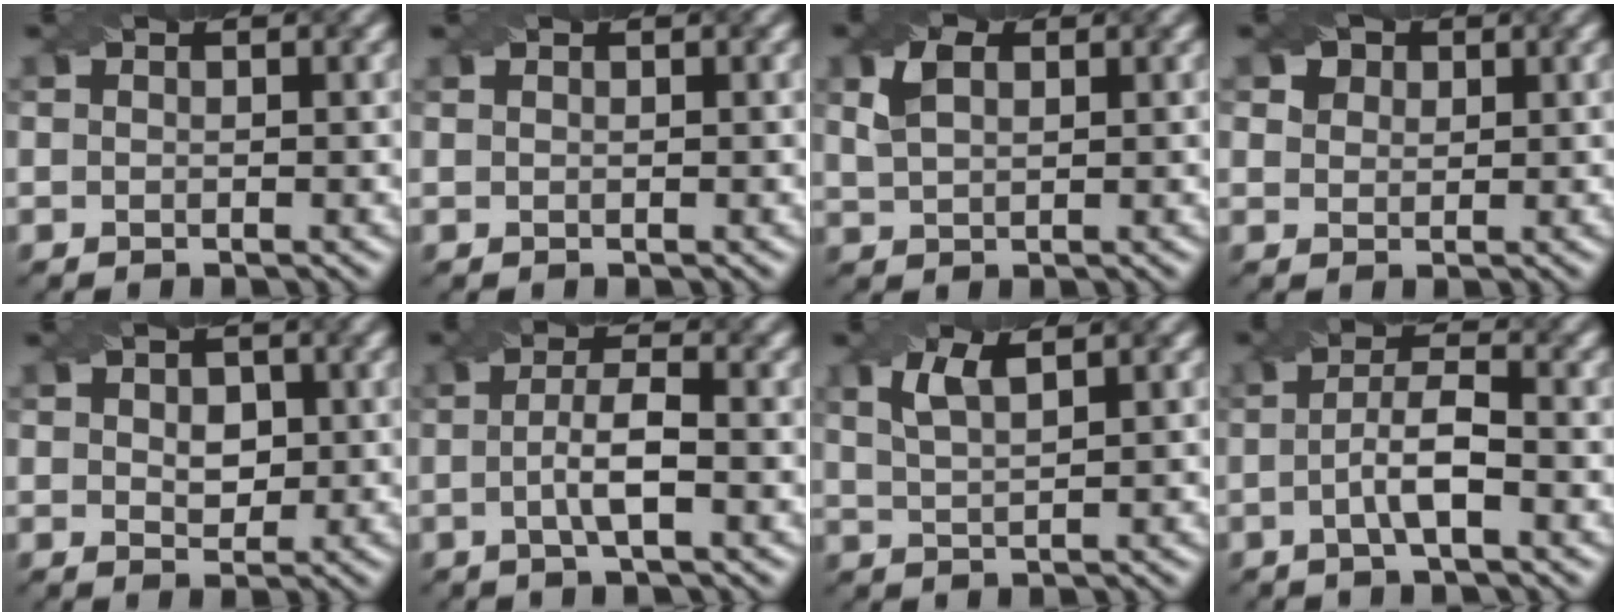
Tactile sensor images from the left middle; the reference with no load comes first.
{"total": 0.0}
{"total": 2.9, "force": [1.3, 1.7, 1.9], "torque": [-0.046, 0.004, 0.026]}
{"total": 3.8, "force": [2.4, 2.5, 1.6], "torque": [-0.047, 0.004, 0.036]}
{"total": 2.5, "force": [0.3, 1.8, 1.8], "torque": [-0.029, -0.002, 0.007]}
{"total": 3.1, "force": [-0.5, 0.6, 3.0], "torque": [-0.058, 0.001, -0.008]}
{"total": 2.9, "force": [1.6, 0.8, 2.4], "torque": [-0.049, 0.002, 0.033]}
{"total": 3.4, "force": [-0.8, 0.7, 3.2], "torque": [-0.061, 0.003, -0.017]}